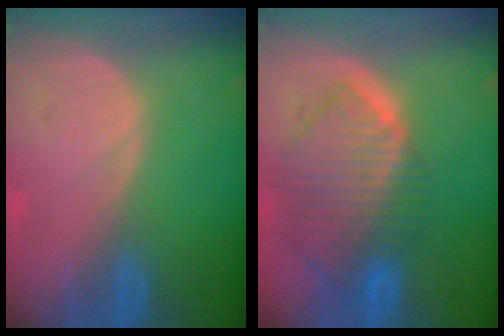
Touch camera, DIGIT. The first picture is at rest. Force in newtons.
{"total": 9.9, "press": 8.4, "slide": 5.2}